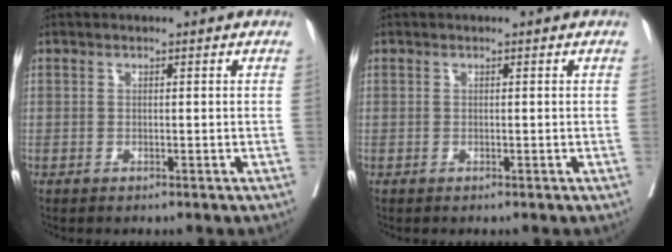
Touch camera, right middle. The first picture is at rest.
{"total": 0.0}